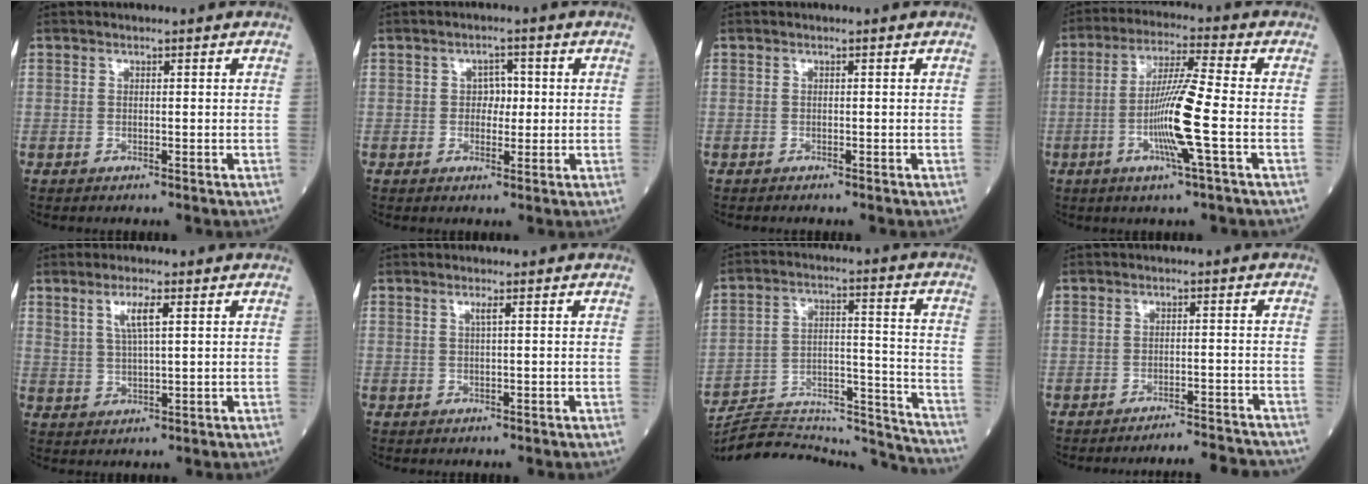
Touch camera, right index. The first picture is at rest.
{"total": 2.7, "force": [0.3, 1.8, 2.0], "torque": [-0.026, 0.007, 0.005]}
{"total": 0.0}
{"total": 13.1, "force": [-3.2, -1.5, 12.6], "torque": [-0.252, -0.010, -0.068]}
{"total": 4.1, "force": [1.9, 0.5, 3.6], "torque": [-0.072, 0.002, 0.041]}
{"total": 0.8, "force": [0.4, -0.3, 0.7], "torque": [-0.020, 0.000, 0.010]}
{"total": 23.1, "force": [-22.5, 2.1, 4.9], "torque": [-0.074, 0.030, -0.323]}
{"total": 8.1, "force": [-8.0, -0.3, 0.7], "torque": [-0.001, 0.002, -0.100]}